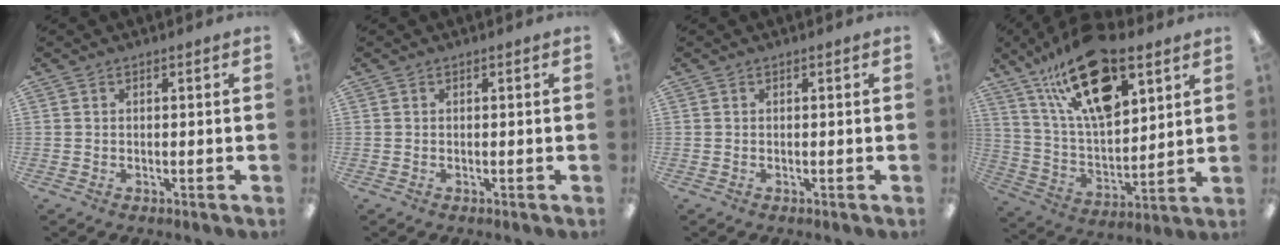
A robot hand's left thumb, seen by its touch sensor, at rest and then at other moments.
{"total": 0.0}
{"total": 0.0}
{"total": 23.2, "force": [13.9, 10.1, 15.6], "torque": [-0.275, -0.062, 0.241]}